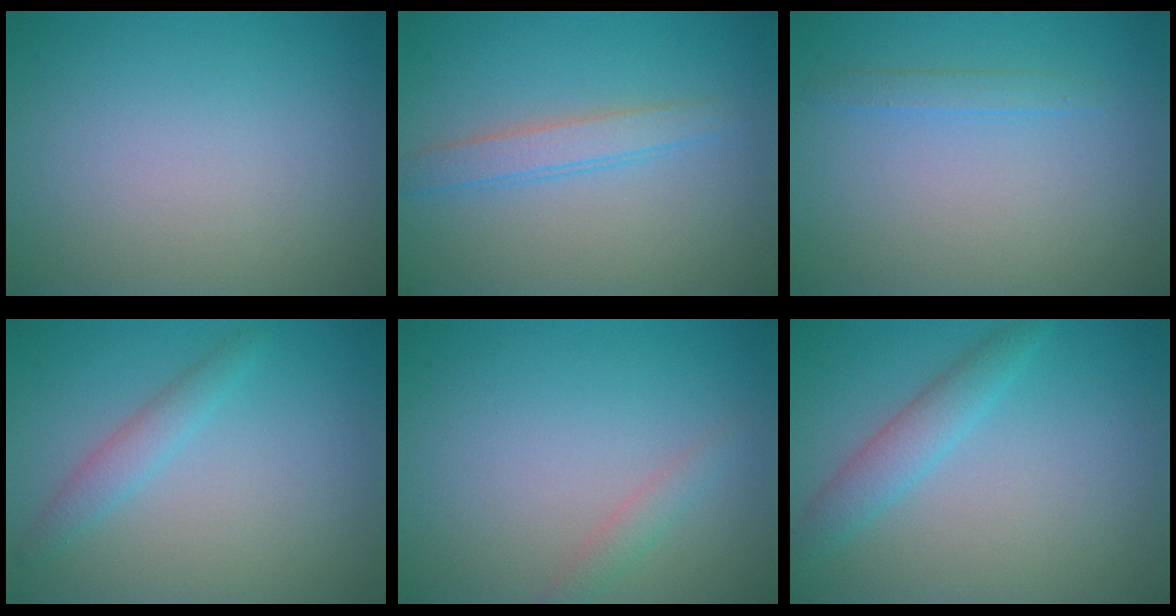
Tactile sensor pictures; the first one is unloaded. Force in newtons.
{"total": 2.4, "press": 2.4, "slide": 0.1}
{"total": 1.1, "press": 1.1, "slide": 0.1}
{"total": 1.9, "press": 1.9, "slide": 0.1}
{"total": 1.2, "press": 1.2, "slide": 0.1}
{"total": 2.6, "press": 2.6, "slide": 0.0}